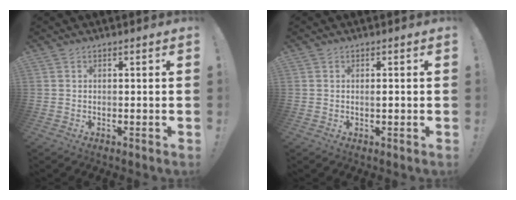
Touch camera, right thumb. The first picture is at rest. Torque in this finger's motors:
{"motor_torque": [-0.04, -0.18, 0.09, -0.11, 0.00]}